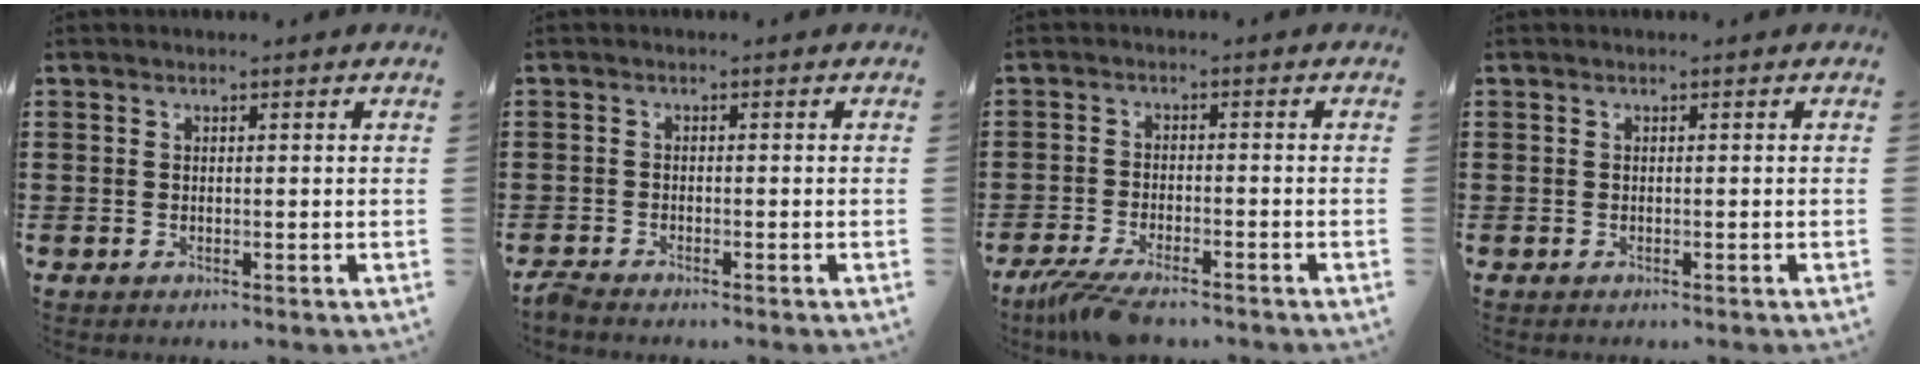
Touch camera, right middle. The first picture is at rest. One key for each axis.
{"total": 1.5, "fx": -1.4, "fy": 0.2, "fz": 0.5, "tx": -0.018, "ty": -0.001, "tz": -0.031}
{"total": 5.1, "fx": -4.2, "fy": 0.8, "fz": 2.7, "tx": -0.077, "ty": -0.015, "tz": -0.087}
{"total": 0.0}